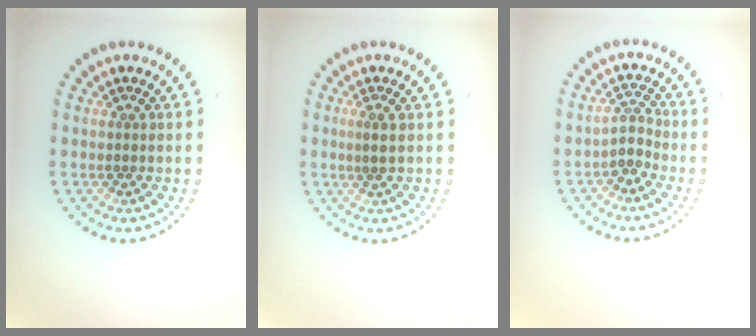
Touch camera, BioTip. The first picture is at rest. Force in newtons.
{"total": 1.1, "press": 1.0, "slide": 0.5}
{"total": 1.9, "press": 1.4, "slide": 1.2}